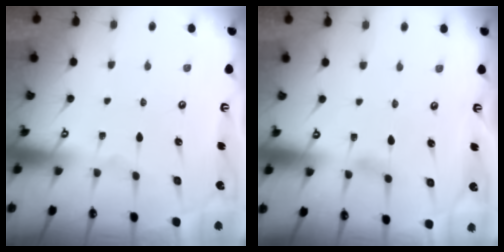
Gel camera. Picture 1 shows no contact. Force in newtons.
{"total": 2.9, "press": 2.9, "slide": 0.4}